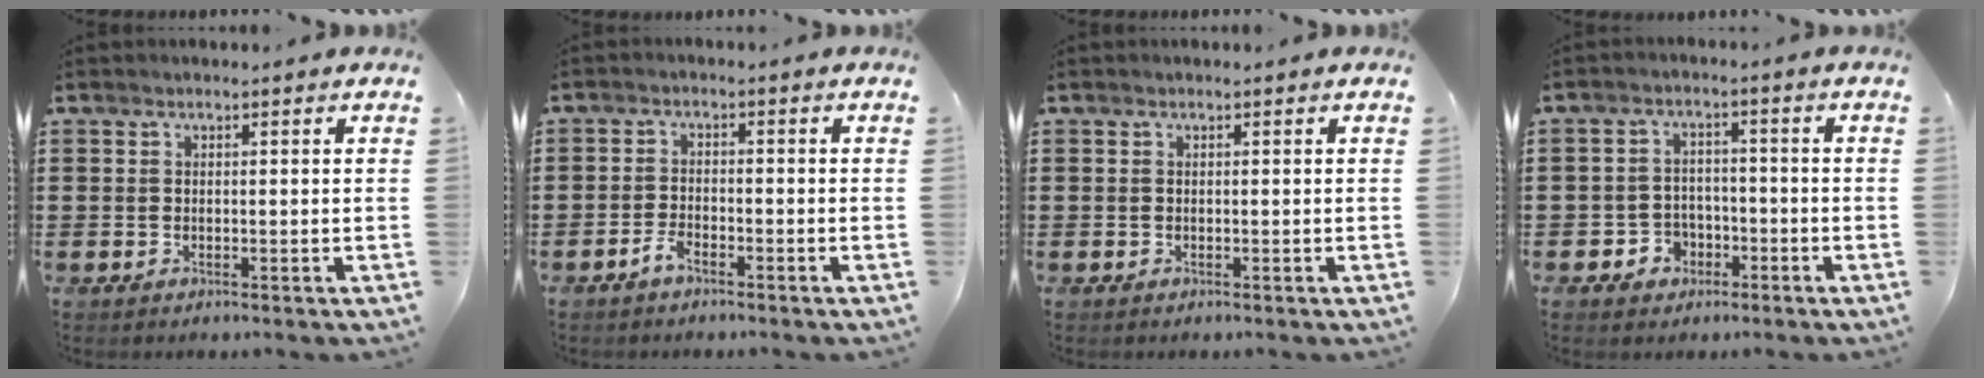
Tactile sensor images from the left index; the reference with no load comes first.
{"total": 2.4, "force": [-1.8, 0.7, 1.3], "torque": [-0.032, 0.003, -0.039]}
{"total": 0.0}
{"total": 3.6, "force": [-2.3, 2.6, 0.7], "torque": [-0.021, 0.010, -0.050]}